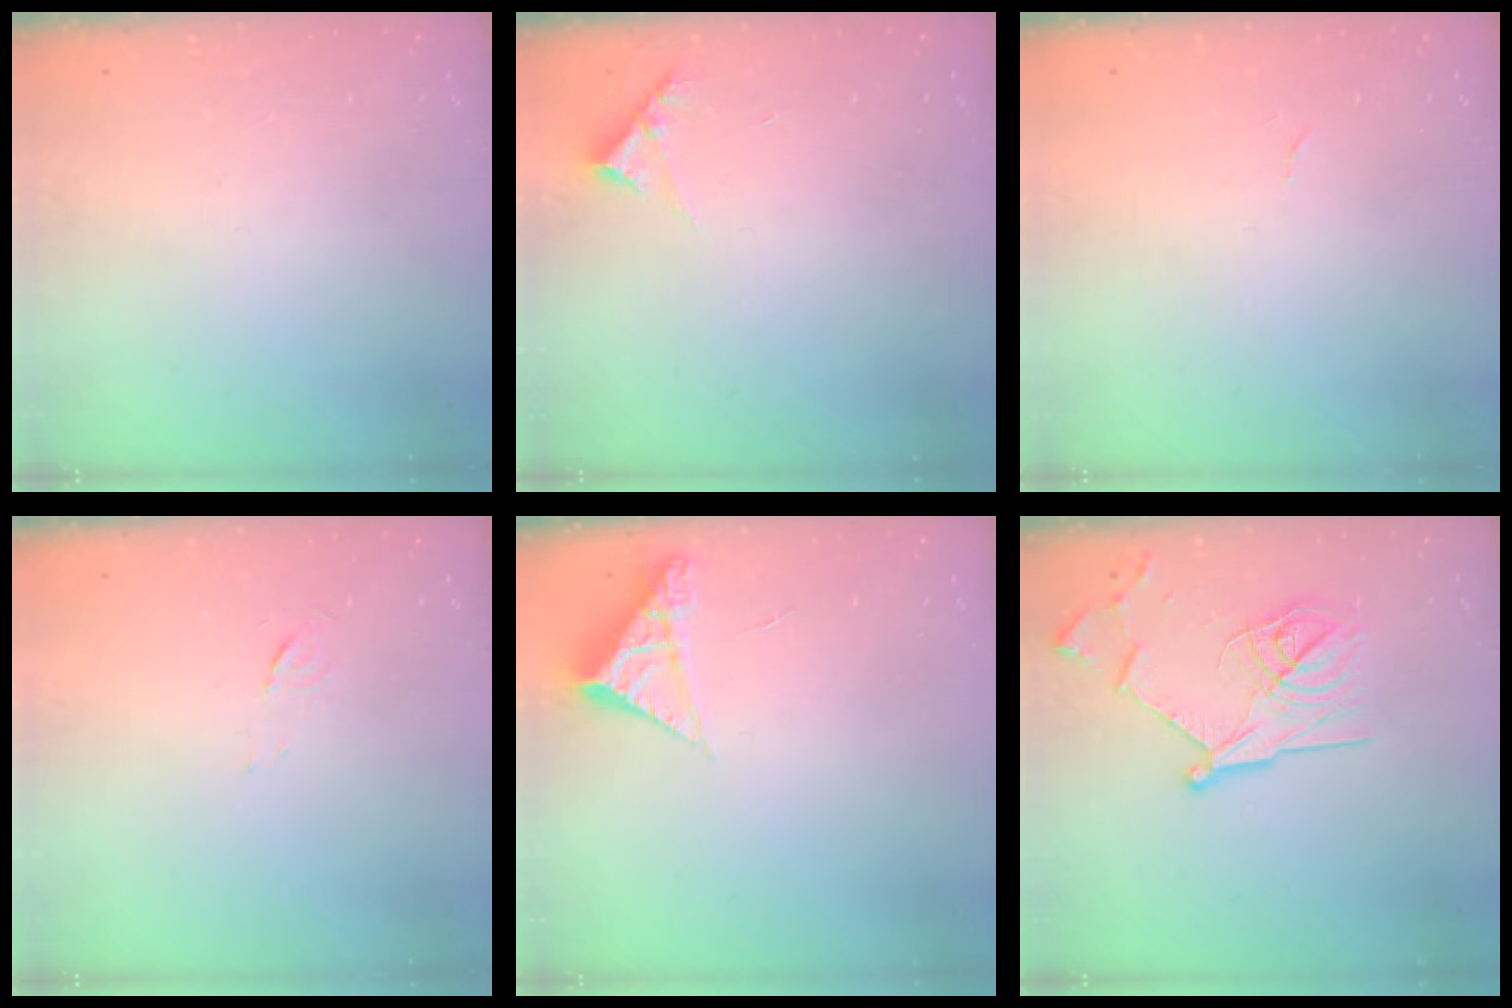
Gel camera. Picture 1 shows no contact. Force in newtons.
{"total": 5.4, "press": 5.4, "slide": 0.4}
{"total": 2.4, "press": 2.4, "slide": 0.4}
{"total": 3.6, "press": 3.6, "slide": 0.3}
{"total": 4.9, "press": 4.9, "slide": 0.4}
{"total": 18.1, "press": 18.1, "slide": 1.0}